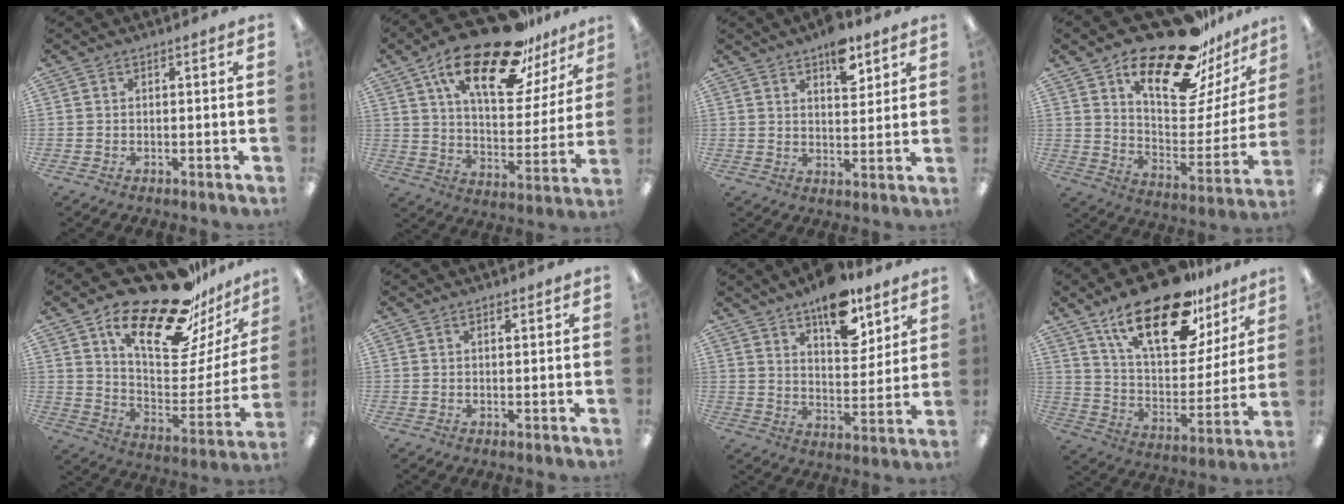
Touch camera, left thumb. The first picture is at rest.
{"total": 24.7, "force": [16.3, 9.2, 16.1], "torque": [-0.261, -0.092, 0.273]}
{"total": 8.6, "force": [5.7, 4.1, 5.0], "torque": [-0.057, -0.030, 0.094]}
{"total": 24.7, "force": [18.9, 8.8, 13.3], "torque": [-0.203, -0.125, 0.317]}
{"total": 25.9, "force": [19.8, 8.5, 14.4], "torque": [-0.217, -0.132, 0.330]}
{"total": 1.0, "force": [0.7, 0.5, 0.6], "torque": [-0.005, -0.002, 0.010]}
{"total": 13.9, "force": [9.8, 6.4, 7.4], "torque": [-0.091, -0.057, 0.168]}
{"total": 25.1, "force": [16.5, 10.1, 15.9], "torque": [-0.258, -0.095, 0.282]}